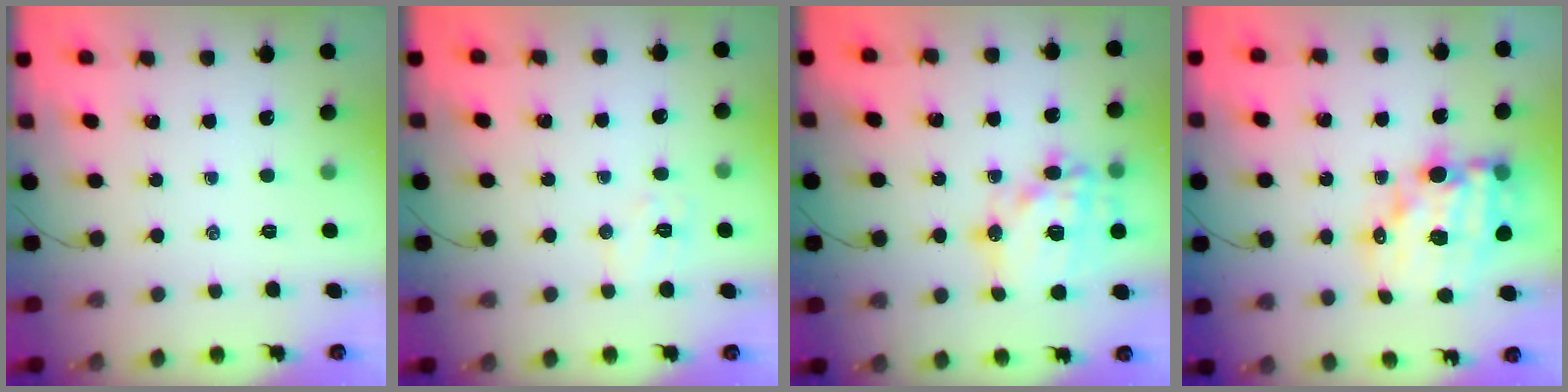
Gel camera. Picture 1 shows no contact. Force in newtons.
{"total": 6.5, "press": 6.4, "slide": 1.1}
{"total": 19.1, "press": 18.9, "slide": 3.2}
{"total": 15.9, "press": 15.4, "slide": 3.8}